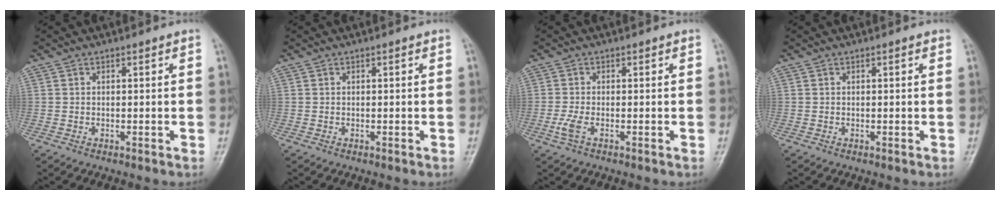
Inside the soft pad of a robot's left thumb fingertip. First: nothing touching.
{"total": 0.0}
{"total": 2.2, "force": [-0.8, 0.9, 1.9], "torque": [-0.048, -0.004, -0.018]}
{"total": 0.0}